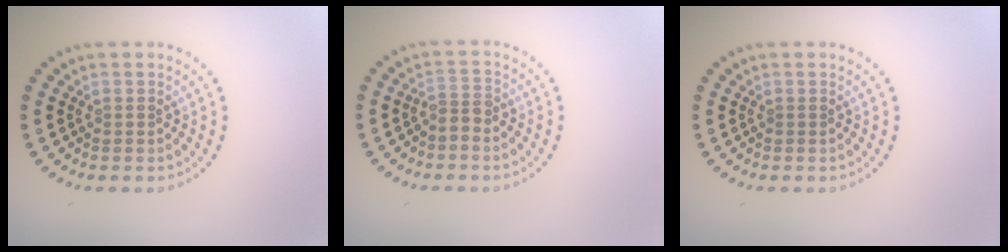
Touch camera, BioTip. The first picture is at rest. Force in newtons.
{"total": 1.9, "press": 1.3, "slide": 1.3}
{"total": 0.0}